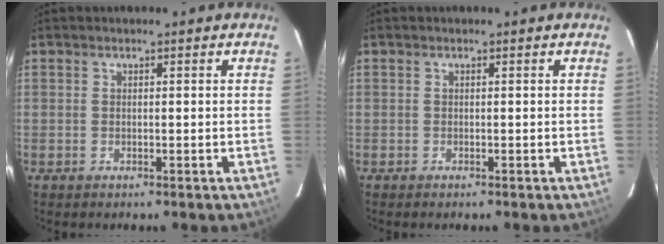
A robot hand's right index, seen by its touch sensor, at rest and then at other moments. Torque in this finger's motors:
{"motor_torque": [0.01, 0.02, -0.02, 0.01]}